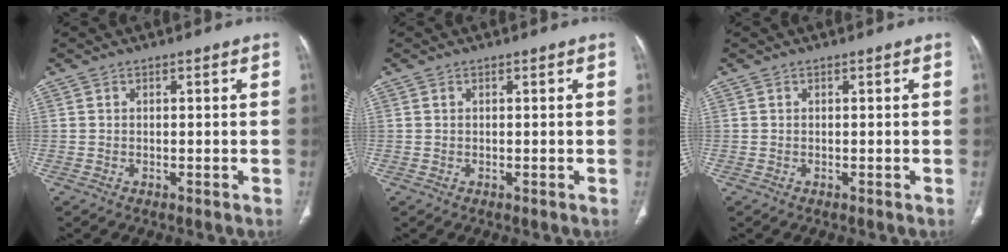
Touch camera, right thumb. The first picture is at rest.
{"total": 0.0}
{"total": 0.0}